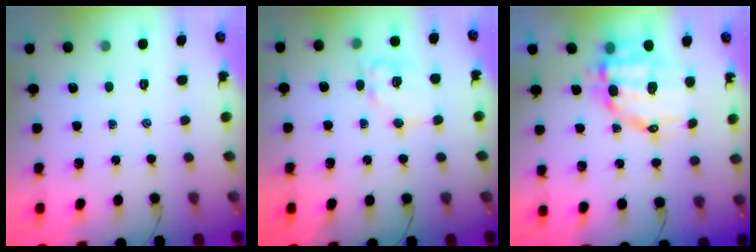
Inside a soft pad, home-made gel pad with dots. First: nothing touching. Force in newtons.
{"total": 10.7, "press": 10.6, "slide": 1.5}
{"total": 11.7, "press": 11.4, "slide": 2.4}